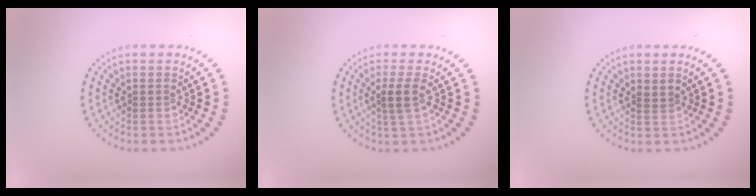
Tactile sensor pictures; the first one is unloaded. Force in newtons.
{"total": 1.8, "press": 1.4, "slide": 1.1}
{"total": 0.6, "press": 0.2, "slide": 0.5}